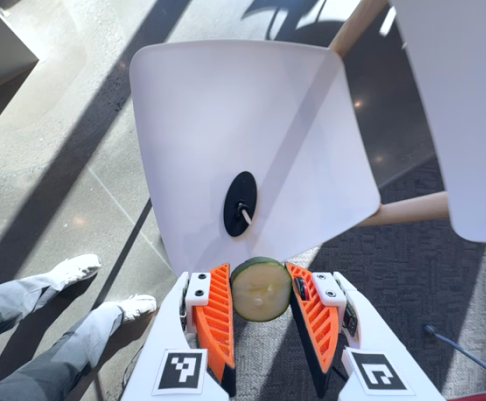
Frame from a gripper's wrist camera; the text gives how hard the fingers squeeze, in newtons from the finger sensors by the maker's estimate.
{"total": 8.8, "left": 8.8, "right": 8.8}